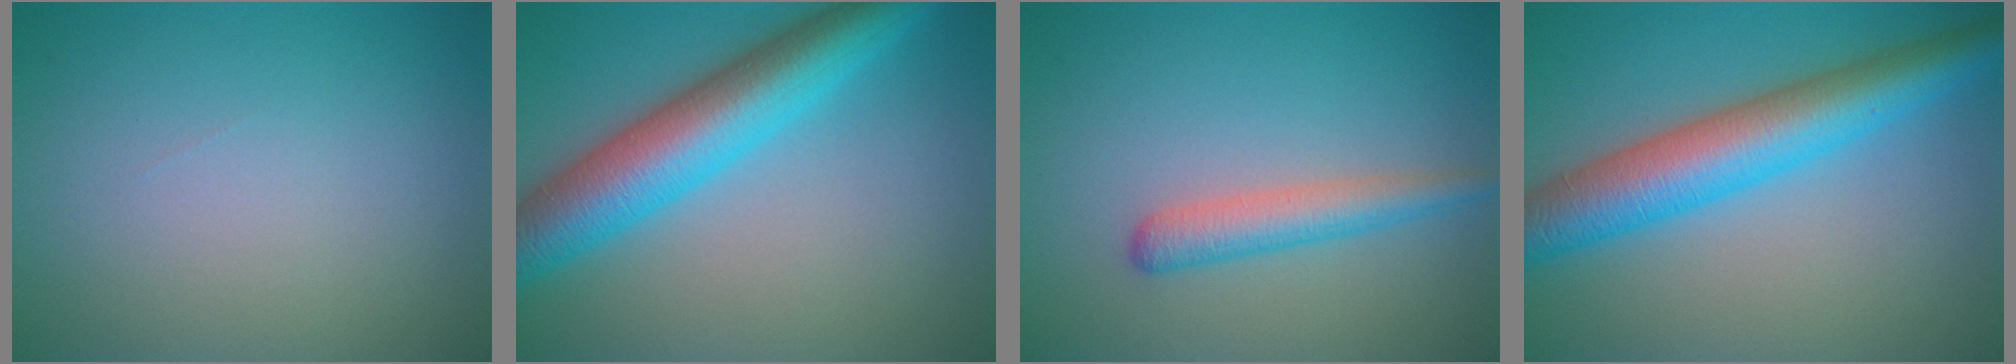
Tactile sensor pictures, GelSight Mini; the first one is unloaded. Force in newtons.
{"total": 8.5, "press": 8.5, "slide": 0.3}
{"total": 2.9, "press": 2.9, "slide": 0.1}
{"total": 8.1, "press": 8.1, "slide": 0.1}